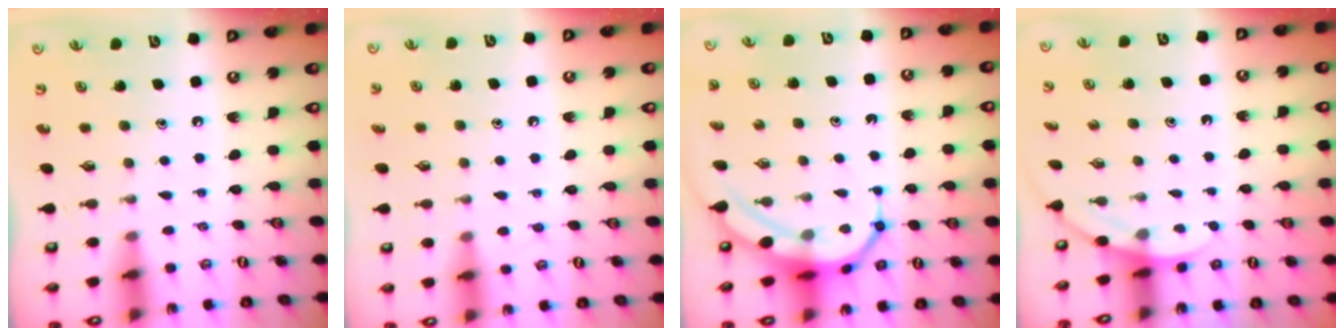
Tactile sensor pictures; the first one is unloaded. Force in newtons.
{"total": 4.4, "press": 4.4, "slide": 0.6}
{"total": 8.0, "press": 7.9, "slide": 0.9}
{"total": 2.8, "press": 2.8, "slide": 0.2}